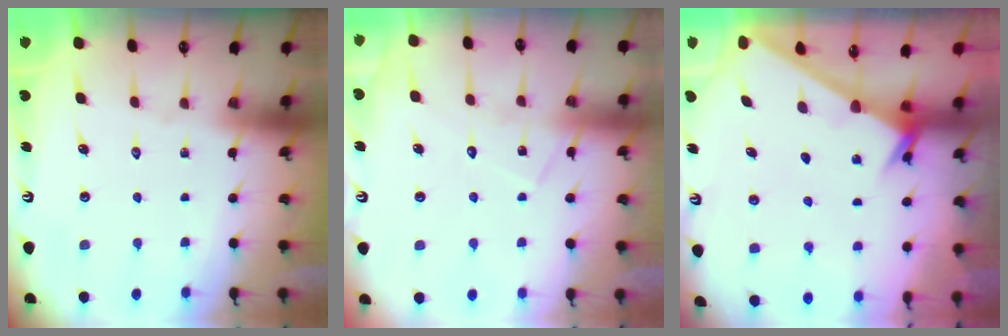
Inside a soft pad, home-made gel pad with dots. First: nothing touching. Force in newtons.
{"total": 9.3, "press": 9.3, "slide": 0.7}
{"total": 2.6, "press": 2.6, "slide": 0.2}